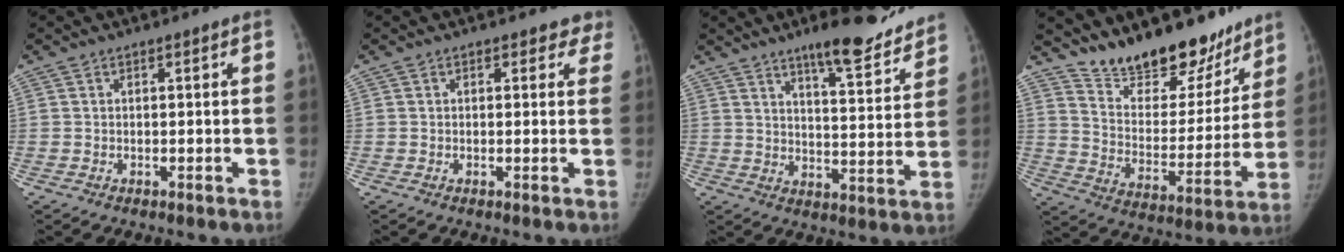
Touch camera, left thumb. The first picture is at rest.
{"total": 3.1, "force": [2.4, 1.9, 0.4], "torque": [0.037, -0.007, 0.009]}
{"total": 13.6, "force": [10.7, 3.0, 7.9], "torque": [-0.078, -0.067, 0.159]}
{"total": 20.7, "force": [17.0, 8.6, 8.0], "torque": [-0.071, -0.113, 0.267]}